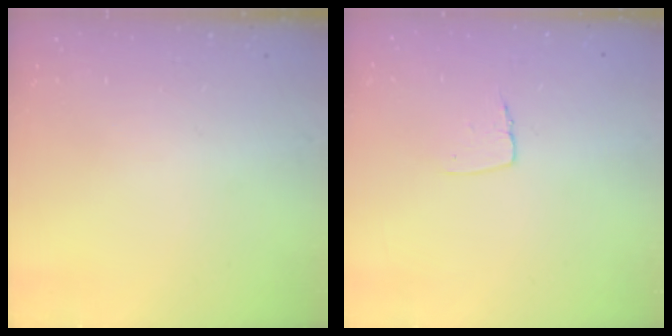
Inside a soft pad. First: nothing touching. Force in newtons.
{"total": 5.0, "press": 5.0, "slide": 0.3}